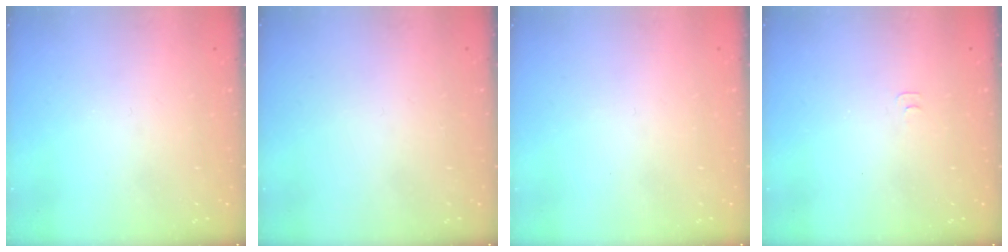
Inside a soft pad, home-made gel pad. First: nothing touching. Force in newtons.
{"total": 1.8, "press": 1.8, "slide": 0.1}
{"total": 1.6, "press": 1.5, "slide": 0.1}
{"total": 3.0, "press": 3.0, "slide": 0.3}